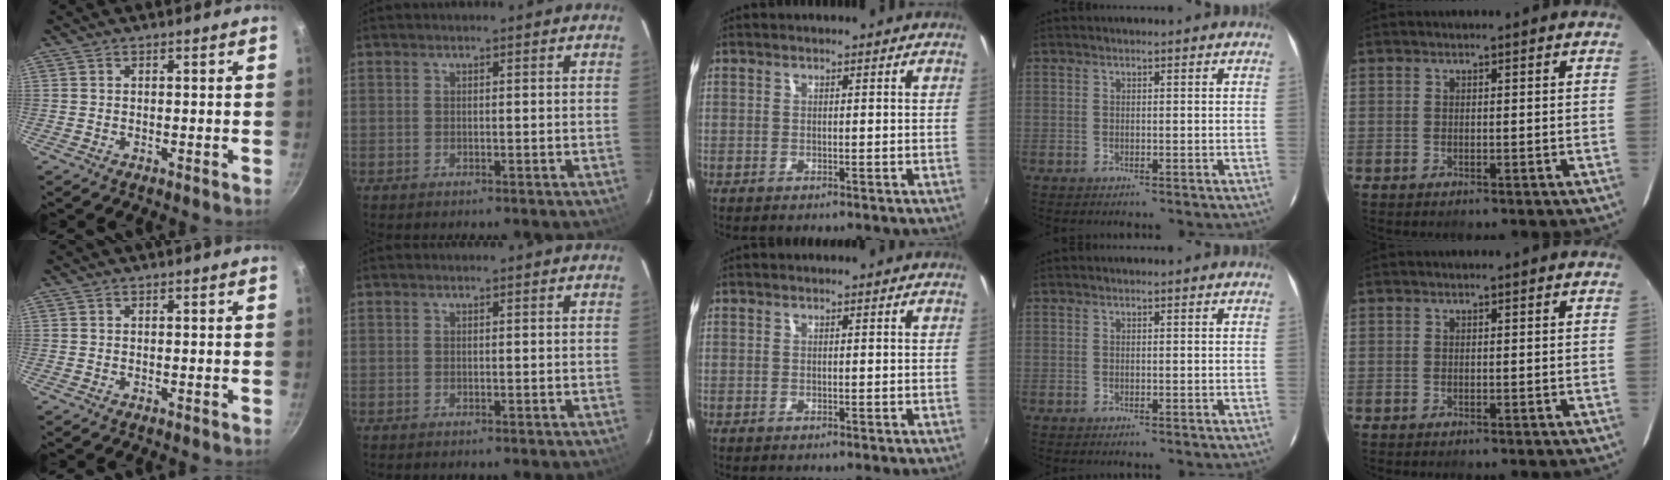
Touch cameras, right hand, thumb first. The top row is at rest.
{}